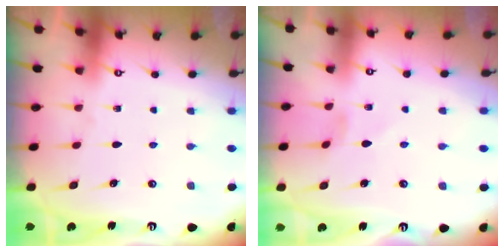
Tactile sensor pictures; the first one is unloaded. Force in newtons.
{"total": 1.9, "press": 1.9, "slide": 0.4}